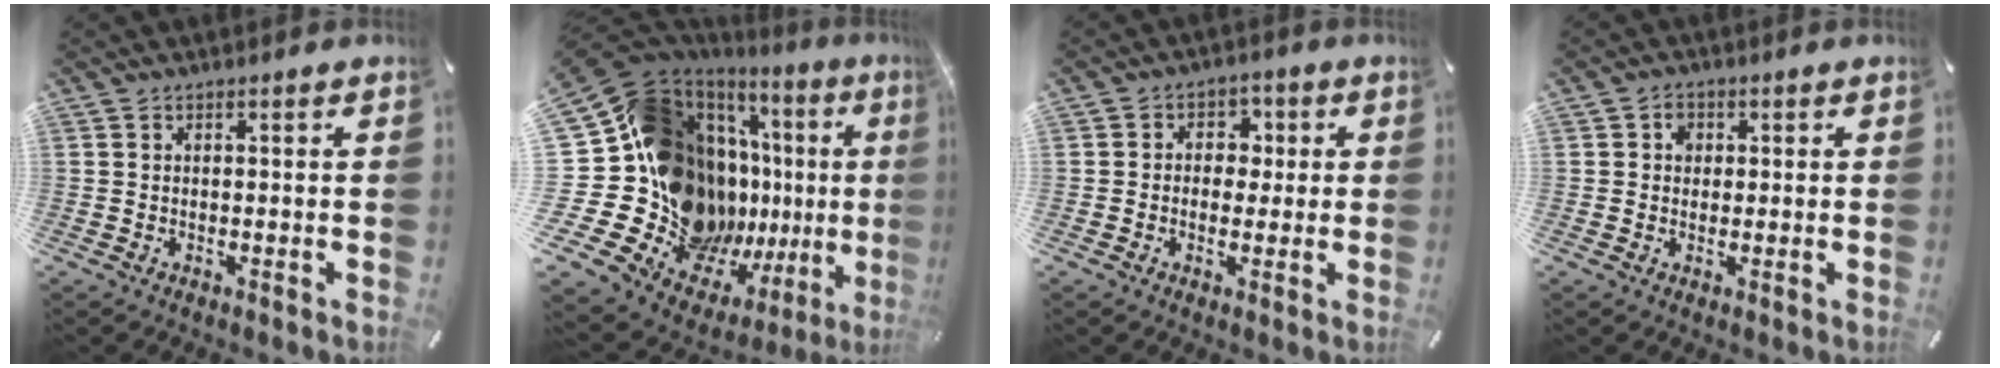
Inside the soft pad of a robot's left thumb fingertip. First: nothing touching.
{"total": 29.6, "force": [0.7, 19.6, 22.2], "torque": [-0.367, -0.095, 0.086]}
{"total": 5.0, "force": [-0.4, 4.4, 2.3], "torque": [-0.034, 0.011, -0.012]}
{"total": 2.4, "force": [0.2, 2.1, 1.1], "torque": [-0.008, 0.000, -0.003]}